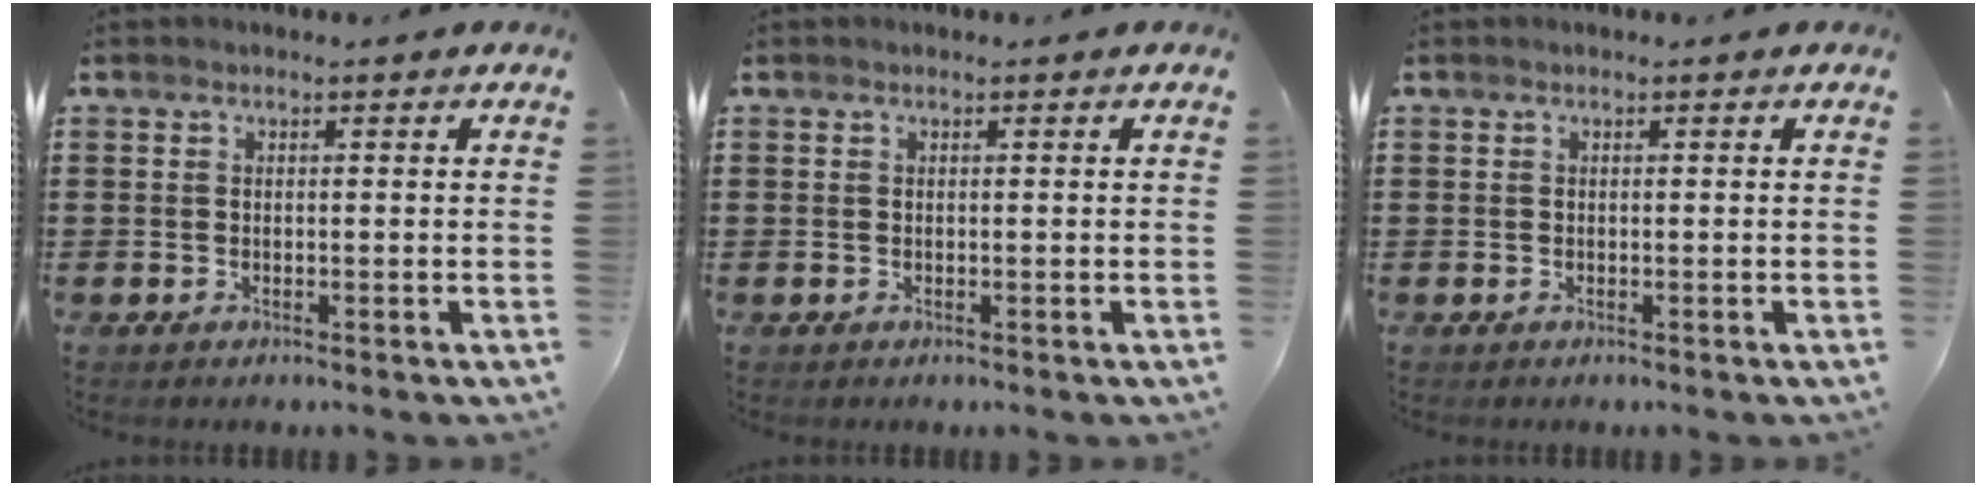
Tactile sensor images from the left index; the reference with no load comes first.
{"total": 0.0}
{"total": 0.0}